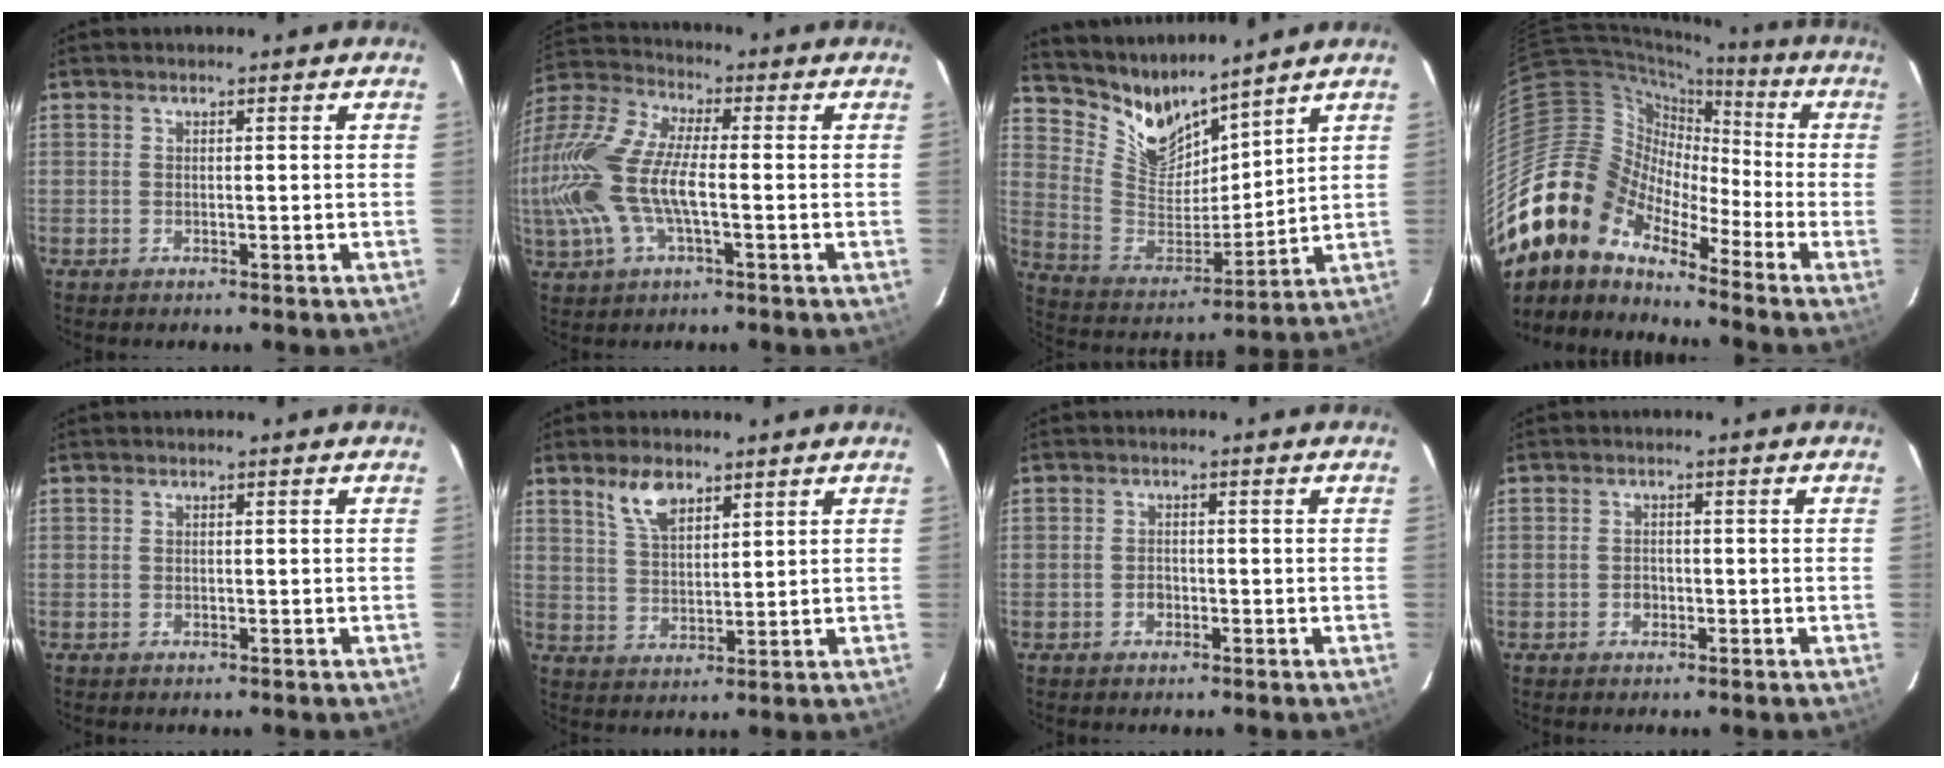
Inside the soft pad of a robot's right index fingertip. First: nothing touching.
{"total": 19.1, "force": [-2.1, 8.2, 17.2], "torque": [-0.358, -0.003, -0.047]}
{"total": 11.6, "force": [10.4, 3.3, 4.0], "torque": [-0.092, -0.018, 0.211]}
{"total": 16.1, "force": [-11.7, 8.8, 6.8], "torque": [-0.124, 0.006, -0.242]}
{"total": 0.0}
{"total": 6.5, "force": [4.4, 2.9, 3.8], "torque": [-0.068, 0.004, 0.087]}
{"total": 1.4, "force": [-0.6, 1.1, 0.5], "torque": [-0.007, 0.004, -0.007]}
{"total": 1.6, "force": [-0.6, 1.4, 0.5], "torque": [-0.007, 0.005, -0.007]}